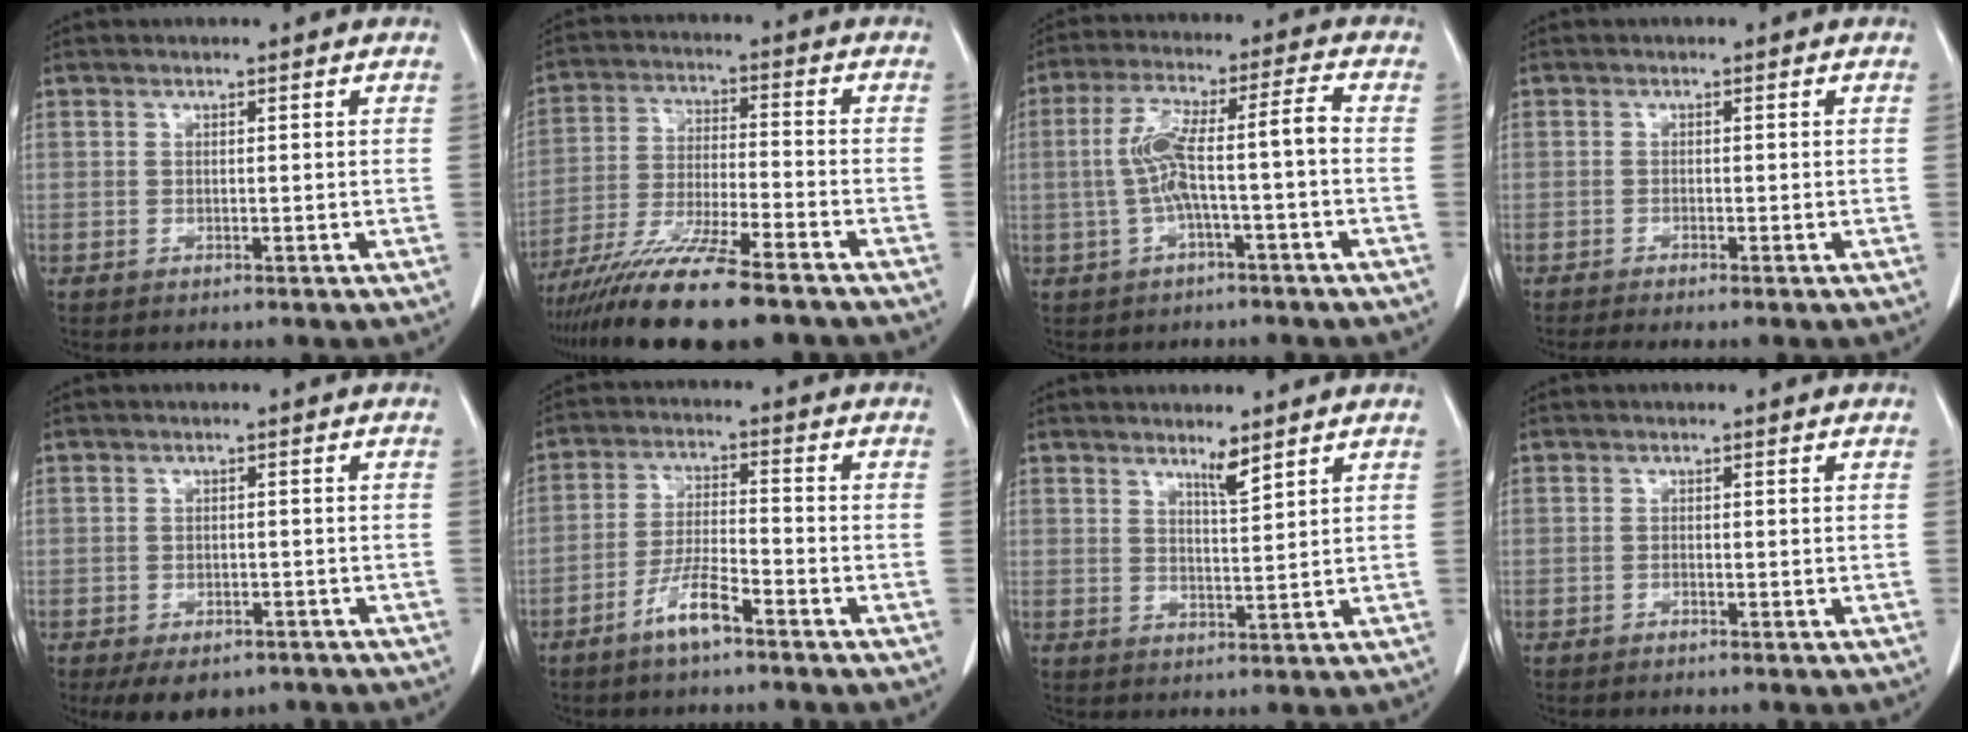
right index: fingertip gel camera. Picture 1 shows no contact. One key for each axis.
{"total": 15.4, "fx": -12.2, "fy": 0.7, "fz": 9.3, "tx": -0.179, "ty": -0.038, "tz": -0.210}
{"total": 8.6, "fx": -1.3, "fy": 0.6, "fz": 8.5, "tx": -0.170, "ty": 0.037, "tz": -0.022}
{"total": 2.8, "fx": -2.4, "fy": -0.2, "fz": 1.5, "tx": -0.020, "ty": -0.004, "tz": -0.036}
{"total": 7.2, "fx": -5.3, "fy": 3.8, "fz": 3.0, "tx": -0.032, "ty": 0.000, "tz": -0.070}
{"total": 6.4, "fx": -4.3, "fy": 0.7, "fz": 4.7, "tx": -0.099, "ty": -0.003, "tz": -0.084}
{"total": 2.7, "fx": 2.2, "fy": -0.1, "fz": 1.6, "tx": -0.032, "ty": -0.009, "tz": 0.042}
{"total": 0.6, "fx": -0.5, "fy": -0.1, "fz": 0.3, "tx": -0.007, "ty": 0.001, "tz": -0.011}